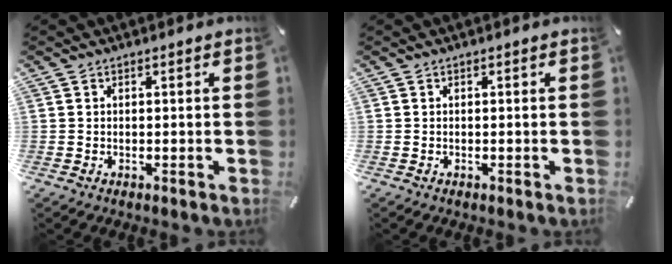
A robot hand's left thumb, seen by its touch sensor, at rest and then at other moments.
{"total": 0.0}